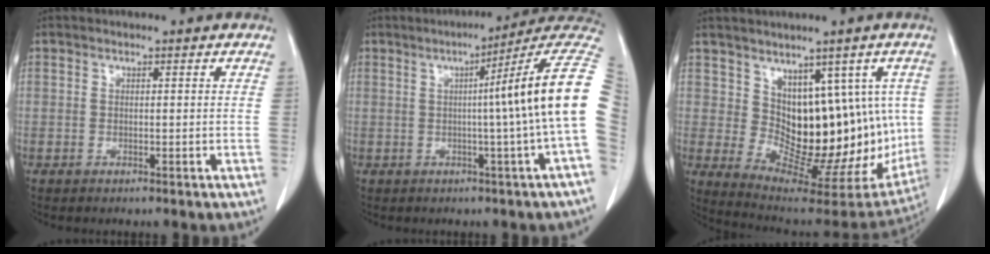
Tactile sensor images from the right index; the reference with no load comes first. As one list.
[{"total": 13.1, "force": [1.1, -2.4, 12.8], "torque": [-0.146, 0.016, 0.004]}, {"total": 16.1, "force": [2.5, 9.1, 13.1], "torque": [-0.159, 0.002, 0.065]}]